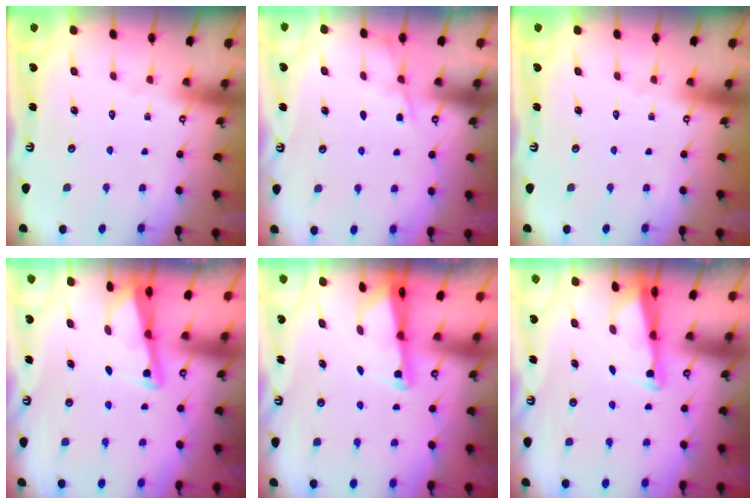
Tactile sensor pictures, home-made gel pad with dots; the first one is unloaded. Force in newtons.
{"total": 3.5, "press": 3.5, "slide": 0.6}
{"total": 0.0}
{"total": 2.5, "press": 2.5, "slide": 0.2}
{"total": 1.8, "press": 1.7, "slide": 0.4}
{"total": 2.9, "press": 2.8, "slide": 0.8}